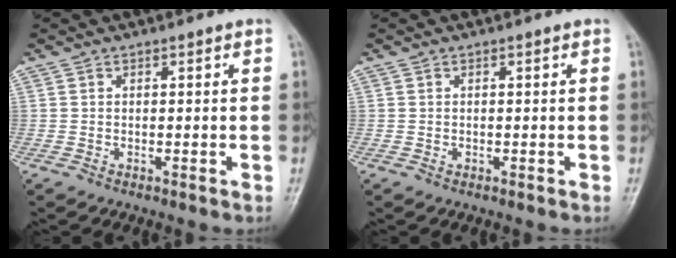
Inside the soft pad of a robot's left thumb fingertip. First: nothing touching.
{"total": 0.5, "force": [0.1, 0.4, 0.4], "torque": [0.000, 0.001, 0.002]}